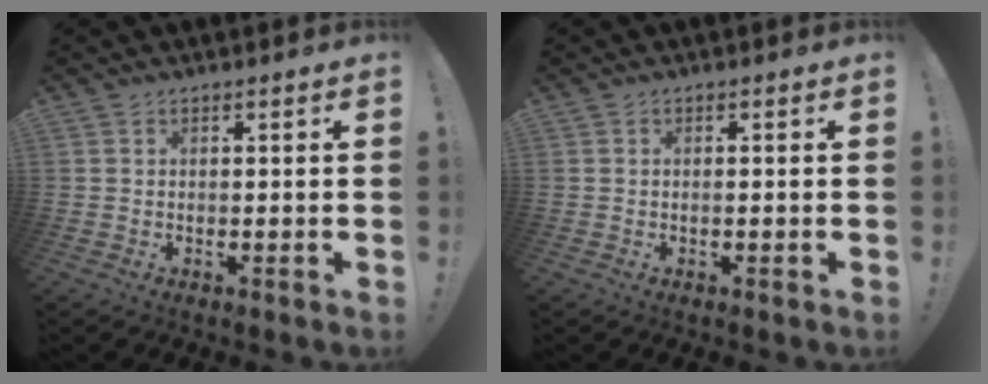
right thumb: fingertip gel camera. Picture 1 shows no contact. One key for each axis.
{"total": 0.8, "fx": -0.5, "fy": -0.2, "fz": 0.6, "tx": -0.016, "ty": 0.002, "tz": -0.008}